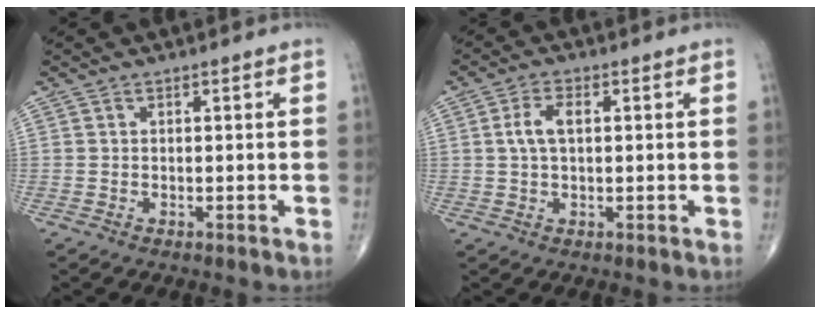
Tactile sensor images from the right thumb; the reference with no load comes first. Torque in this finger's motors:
{"motor_torque": [-0.62, 0.66, 0.44, -0.09, 0.15]}